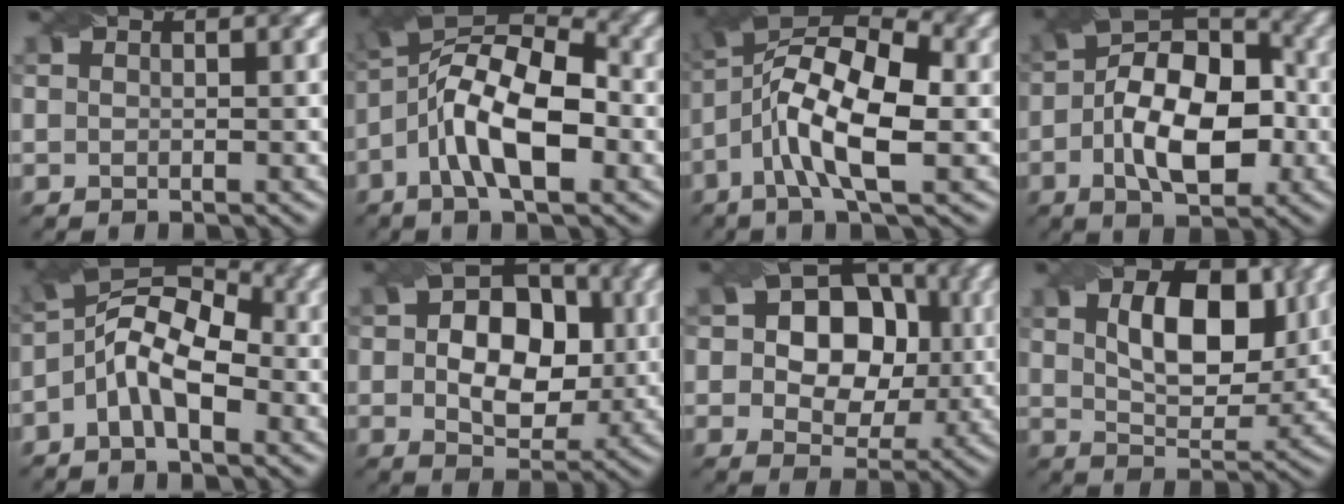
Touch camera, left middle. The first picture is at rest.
{"total": 9.9, "force": [-2.3, 4.0, 8.7], "torque": [-0.159, 0.027, -0.054]}
{"total": 10.3, "force": [-1.7, 3.7, 9.4], "torque": [-0.178, 0.022, -0.043]}
{"total": 9.5, "force": [-1.5, 5.3, 7.7], "torque": [-0.132, 0.007, -0.028]}
{"total": 7.2, "force": [-1.5, 3.5, 6.1], "torque": [-0.112, 0.022, -0.038]}
{"total": 9.2, "force": [0.4, 6.5, 6.6], "torque": [-0.092, 0.000, 0.002]}
{"total": 9.8, "force": [1.4, 7.7, 6.0], "torque": [-0.073, 0.029, 0.009]}
{"total": 7.2, "force": [2.1, 4.0, 5.6], "torque": [-0.092, -0.002, 0.035]}